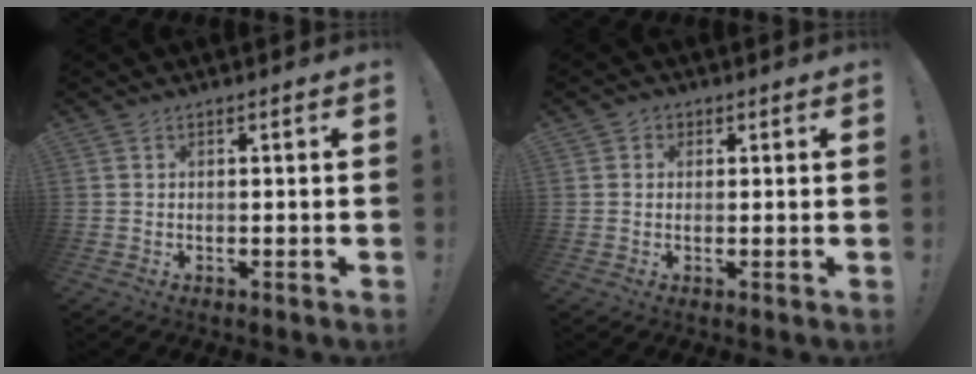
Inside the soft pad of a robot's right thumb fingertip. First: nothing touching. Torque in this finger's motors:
{"motor_torque": [0.06, 0.11, 0.11, -0.19, 0.03]}